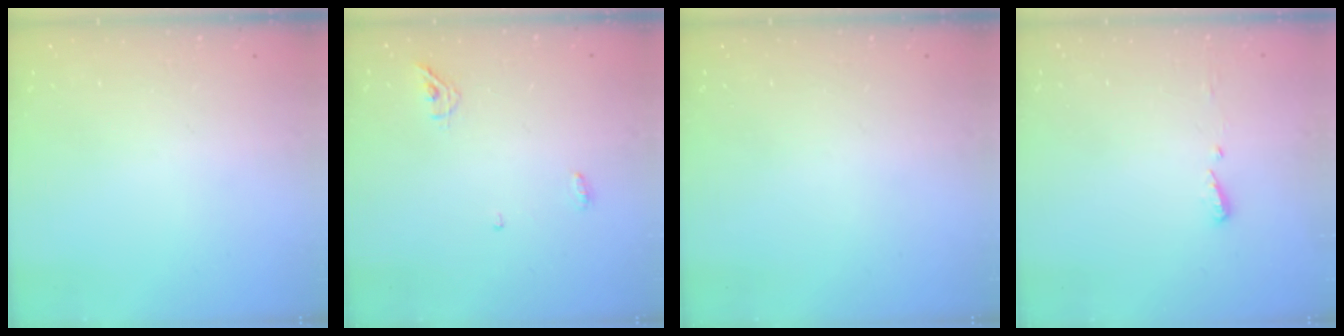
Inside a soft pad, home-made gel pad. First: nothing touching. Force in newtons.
{"total": 4.9, "press": 4.8, "slide": 1.0}
{"total": 0.0}
{"total": 4.0, "press": 3.9, "slide": 0.5}